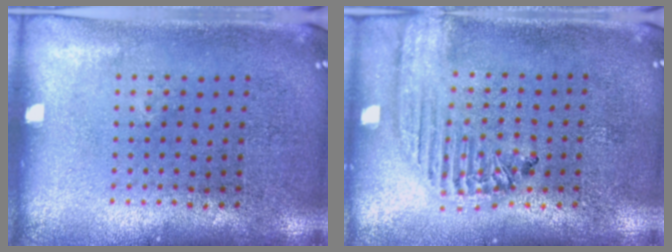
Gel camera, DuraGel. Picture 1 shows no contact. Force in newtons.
{"total": 1.8, "press": 1.7, "slide": 0.7}